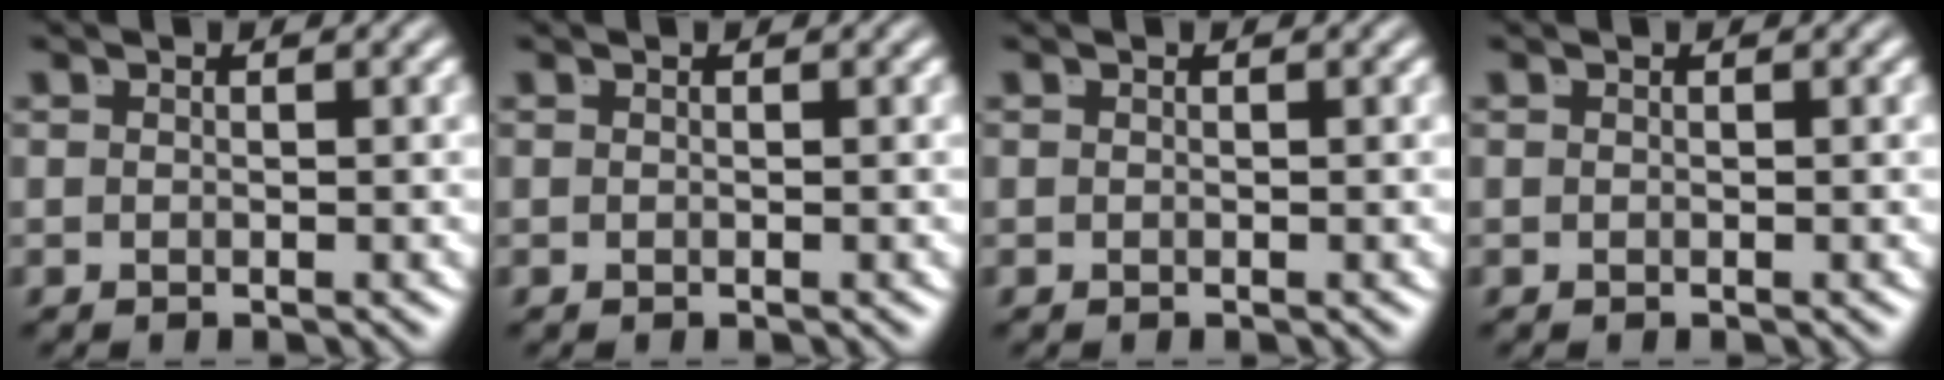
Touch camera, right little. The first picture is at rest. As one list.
[{"total": 0.0}, {"total": 0.0}, {"total": 0.0}]